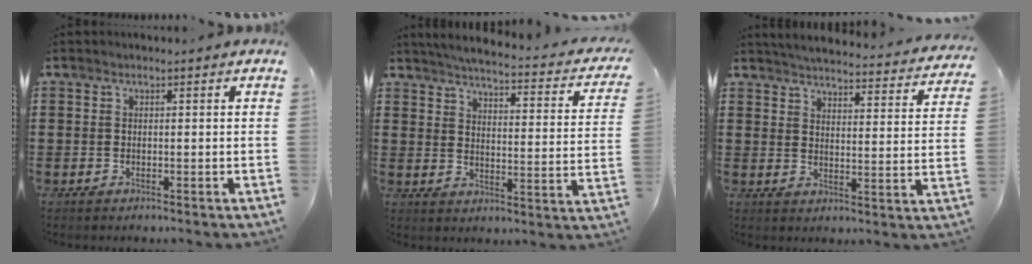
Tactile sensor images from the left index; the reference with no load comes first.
{"total": 3.7, "force": [3.4, -0.4, 1.5], "torque": [-0.052, -0.030, 0.049]}
{"total": 4.2, "force": [4.1, -0.3, 0.8], "torque": [-0.038, -0.035, 0.068]}